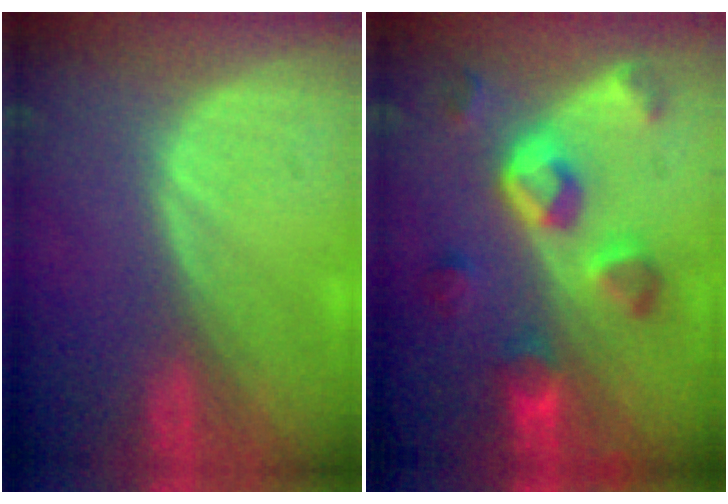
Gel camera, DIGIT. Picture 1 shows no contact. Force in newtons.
{"total": 7.8, "press": 7.7, "slide": 0.7}